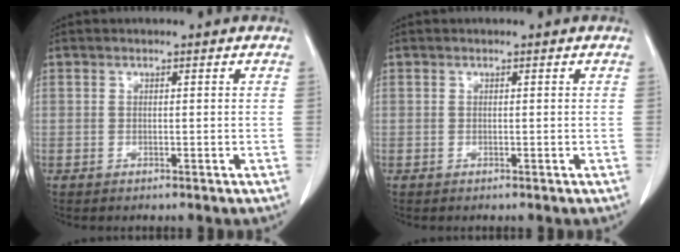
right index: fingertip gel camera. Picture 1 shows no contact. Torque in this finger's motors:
{"motor_torque": [0.00, 0.00, 0.00, 0.00]}